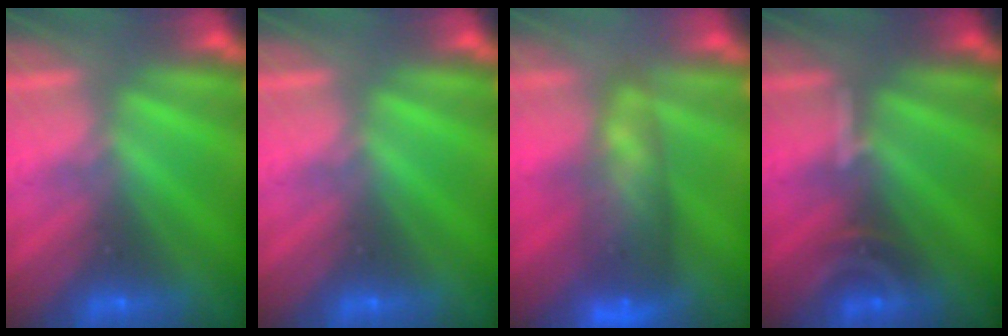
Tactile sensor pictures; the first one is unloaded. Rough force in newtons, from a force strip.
{"total": 0.0}
{"total": 7.7}
{"total": 3.3}